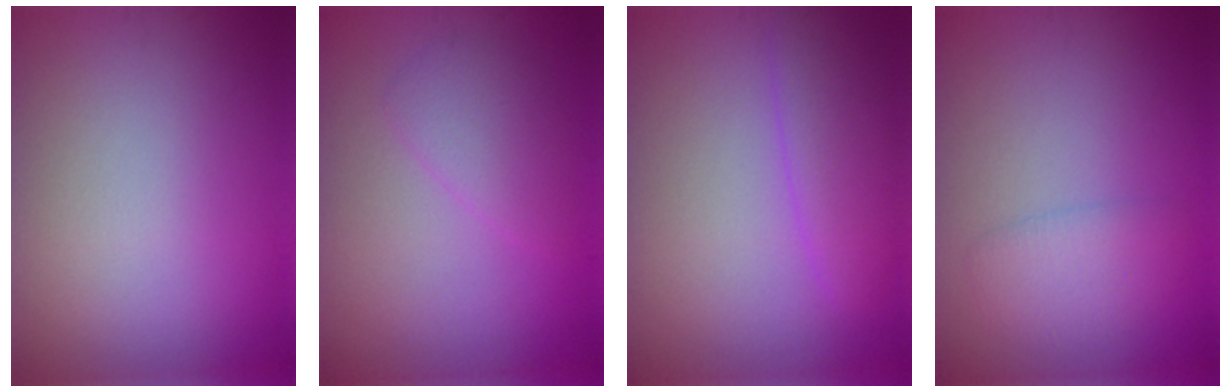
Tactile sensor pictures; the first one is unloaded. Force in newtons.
{"total": 2.3, "press": 2.3, "slide": 0.2}
{"total": 3.4, "press": 3.4, "slide": 0.1}
{"total": 2.2, "press": 2.2, "slide": 0.2}